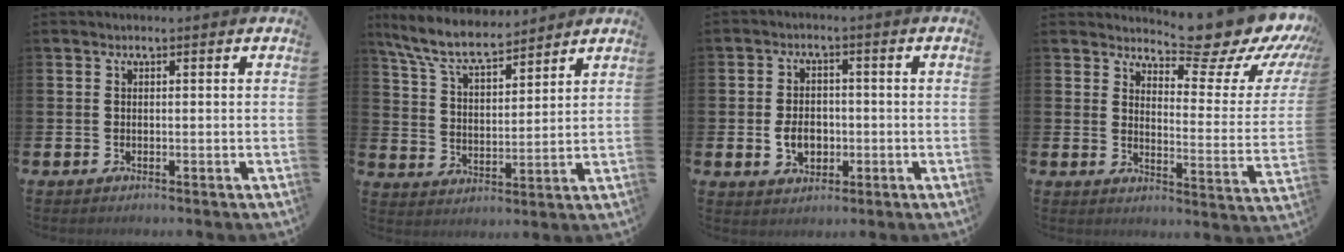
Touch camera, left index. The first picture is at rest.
{"total": 8.0, "force": [7.3, 1.7, 2.9], "torque": [-0.089, -0.035, 0.133]}
{"total": 4.4, "force": [-0.9, 3.3, 2.8], "torque": [-0.040, 0.001, -0.022]}
{"total": 8.4, "force": [7.7, 1.7, 3.0], "torque": [-0.041, -0.077, 0.122]}